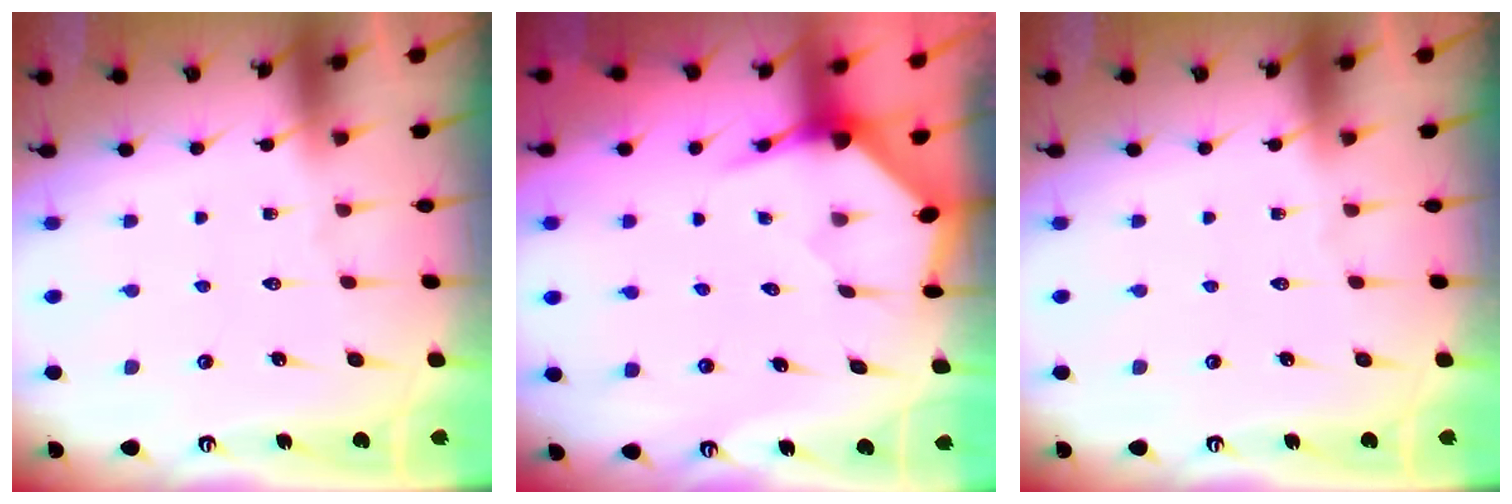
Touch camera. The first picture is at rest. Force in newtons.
{"total": 3.6, "press": 3.6, "slide": 0.4}
{"total": 0.0}